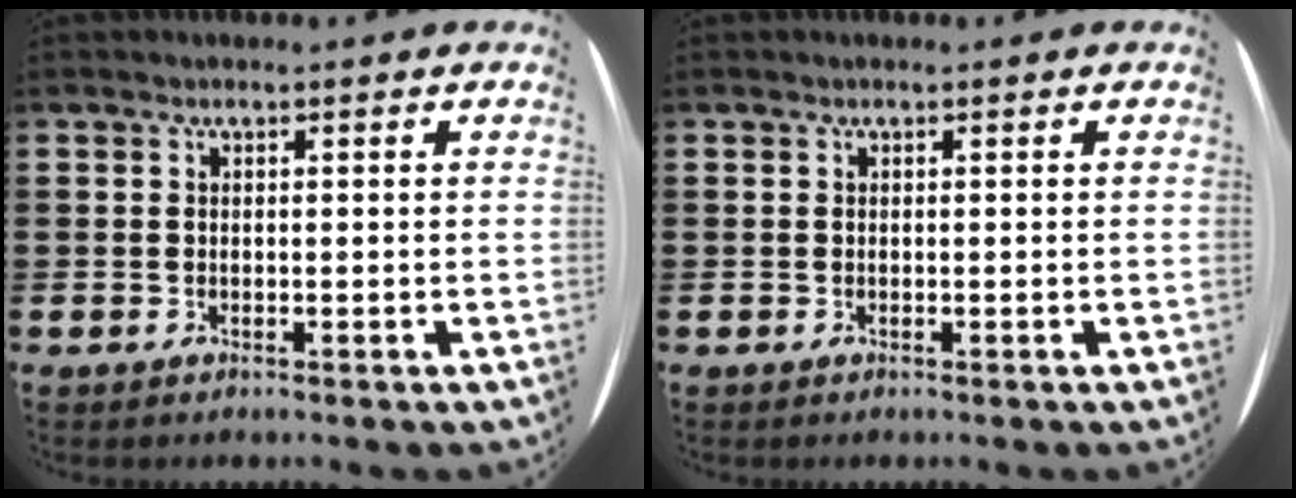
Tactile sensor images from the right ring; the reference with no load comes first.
{"total": 0.0}